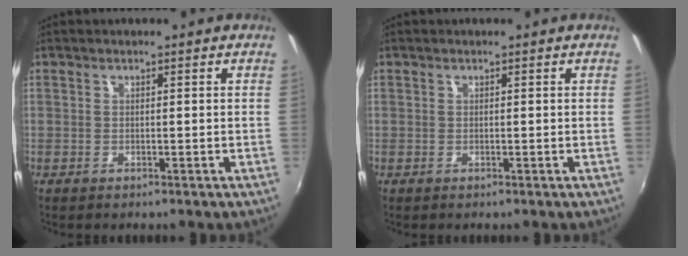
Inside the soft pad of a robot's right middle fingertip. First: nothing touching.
{"total": 0.0}